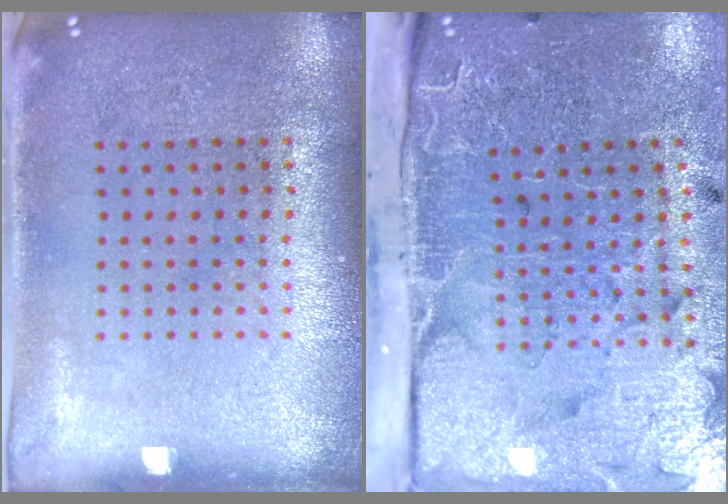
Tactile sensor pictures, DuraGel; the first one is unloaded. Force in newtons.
{"total": 5.0, "press": 4.0, "slide": 3.1}